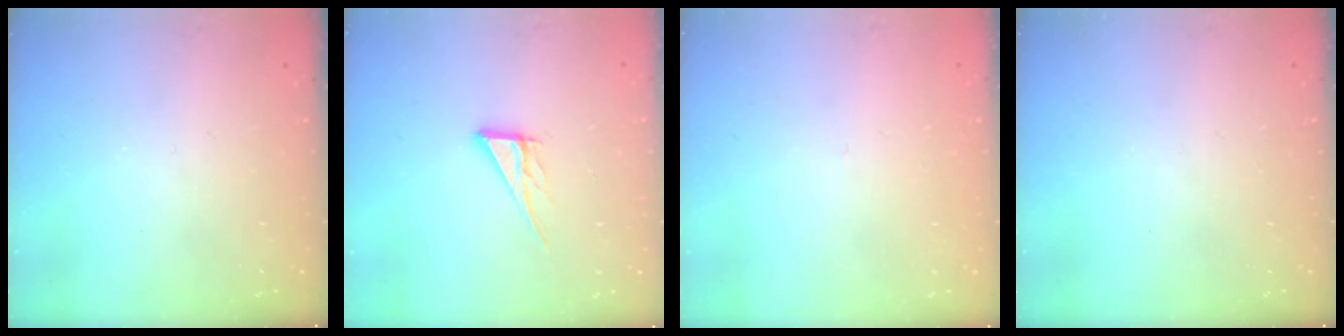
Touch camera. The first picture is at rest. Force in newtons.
{"total": 8.2, "press": 8.1, "slide": 0.7}
{"total": 2.7, "press": 2.7, "slide": 0.3}
{"total": 0.0}